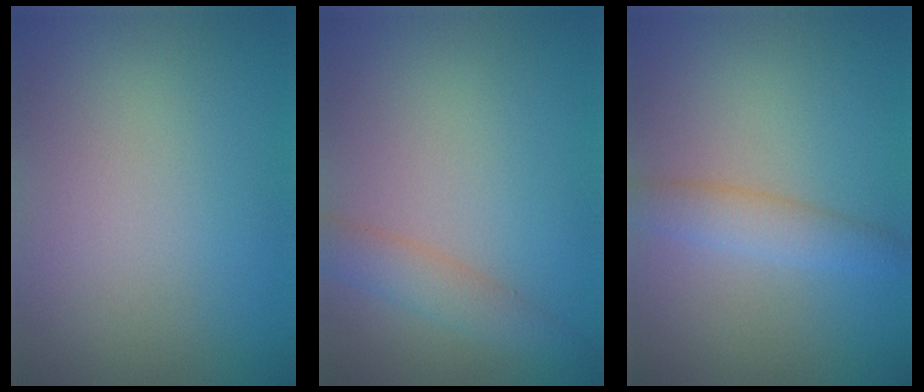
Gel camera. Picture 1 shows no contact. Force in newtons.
{"total": 2.2, "press": 2.2, "slide": 0.1}
{"total": 2.7, "press": 2.7, "slide": 0.1}